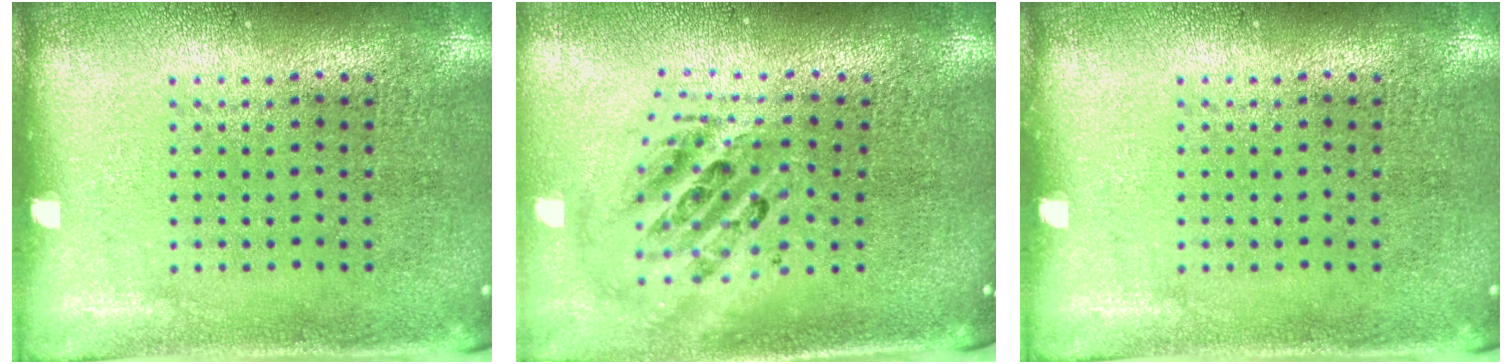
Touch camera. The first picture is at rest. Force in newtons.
{"total": 2.4, "press": 1.7, "slide": 1.6}
{"total": 0.0}